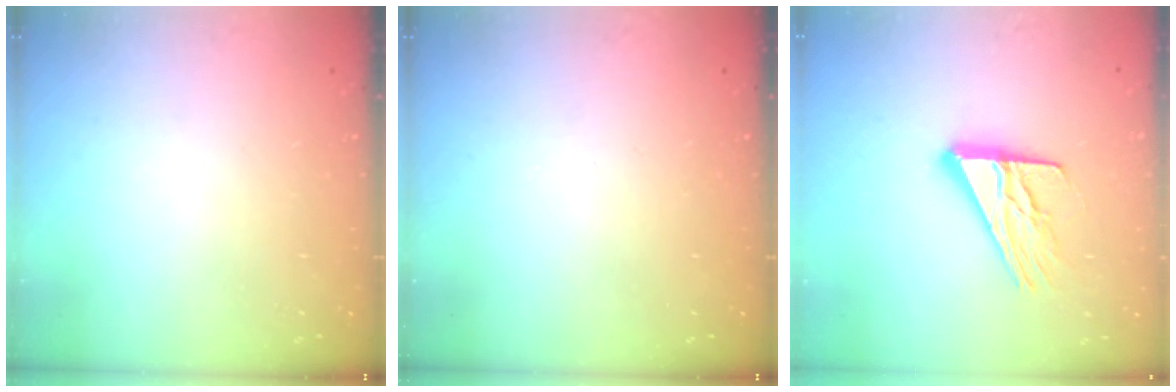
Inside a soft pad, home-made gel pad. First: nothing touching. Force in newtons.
{"total": 0.0}
{"total": 13.9, "press": 13.9, "slide": 1.1}